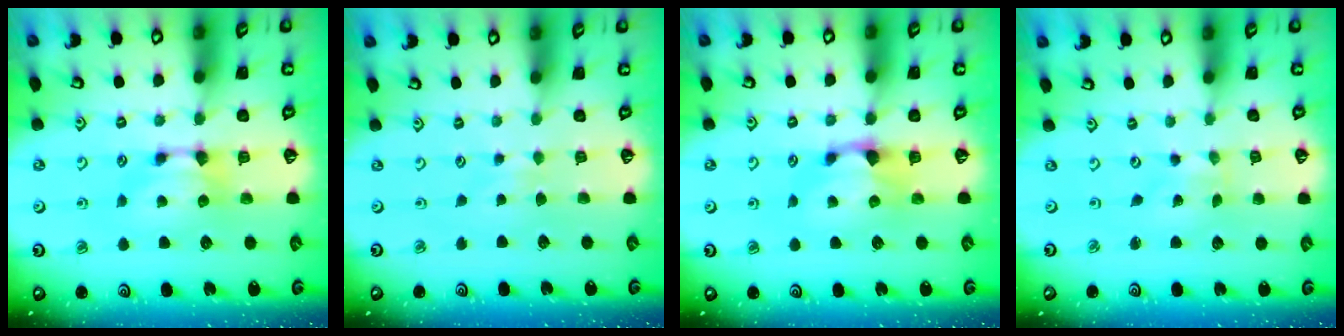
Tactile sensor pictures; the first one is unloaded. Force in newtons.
{"total": 3.7, "press": 3.6, "slide": 0.3}
{"total": 1.2, "press": 0.8, "slide": 0.9}
{"total": 5.5, "press": 5.4, "slide": 0.8}